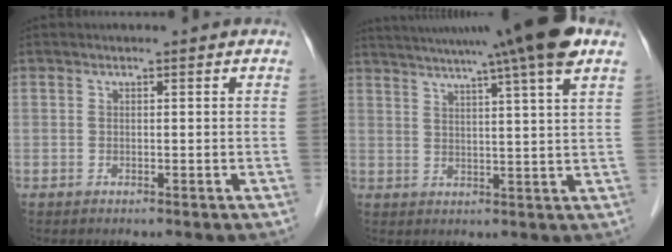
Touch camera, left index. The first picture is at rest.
{"total": 16.8, "force": [13.1, -1.4, 10.4], "torque": [-0.173, 0.015, 0.171]}